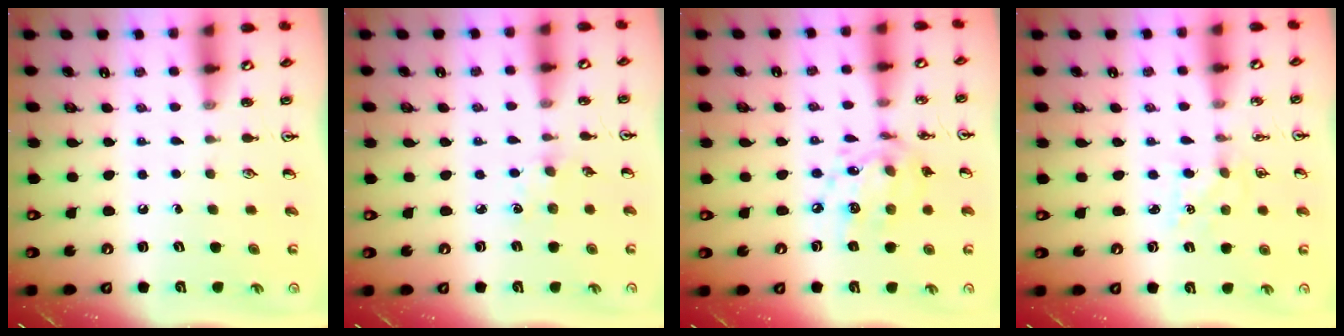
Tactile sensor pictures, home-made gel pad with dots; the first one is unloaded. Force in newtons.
{"total": 4.3, "press": 4.3, "slide": 0.5}
{"total": 12.8, "press": 12.8, "slide": 0.8}
{"total": 4.8, "press": 4.8, "slide": 0.4}